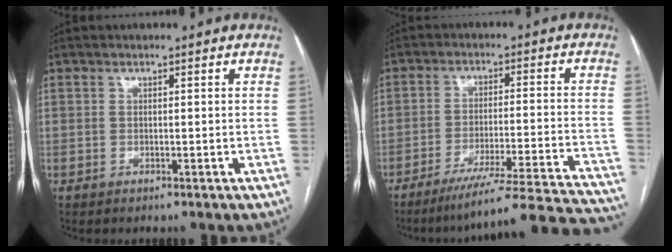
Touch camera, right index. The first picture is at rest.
{"total": 25.4, "force": [-23.6, -0.3, 9.4], "torque": [-0.059, -0.016, -0.313]}